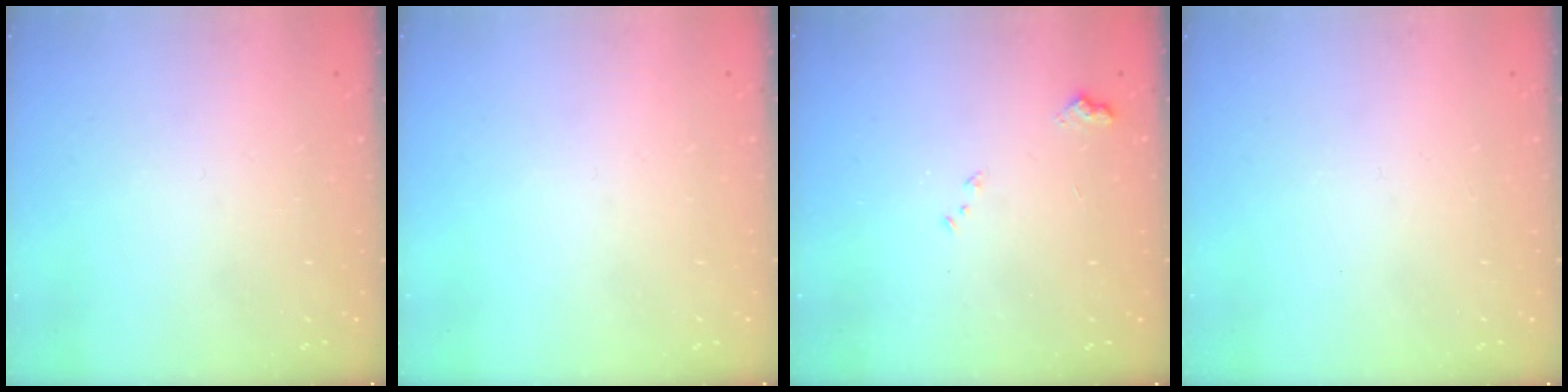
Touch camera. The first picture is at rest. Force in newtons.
{"total": 0.0}
{"total": 7.7, "press": 7.7, "slide": 0.8}
{"total": 0.0}